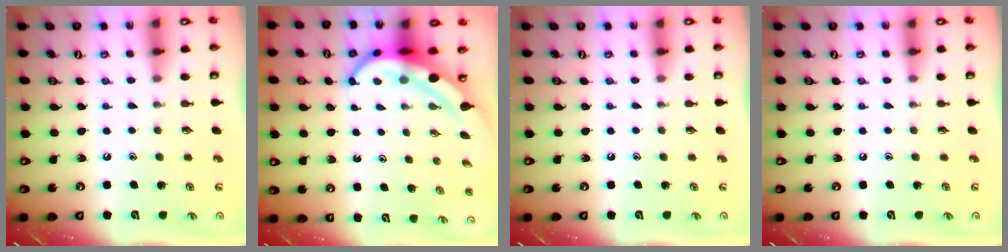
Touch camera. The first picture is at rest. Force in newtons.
{"total": 7.0, "press": 6.9, "slide": 1.1}
{"total": 0.0}
{"total": 0.0}